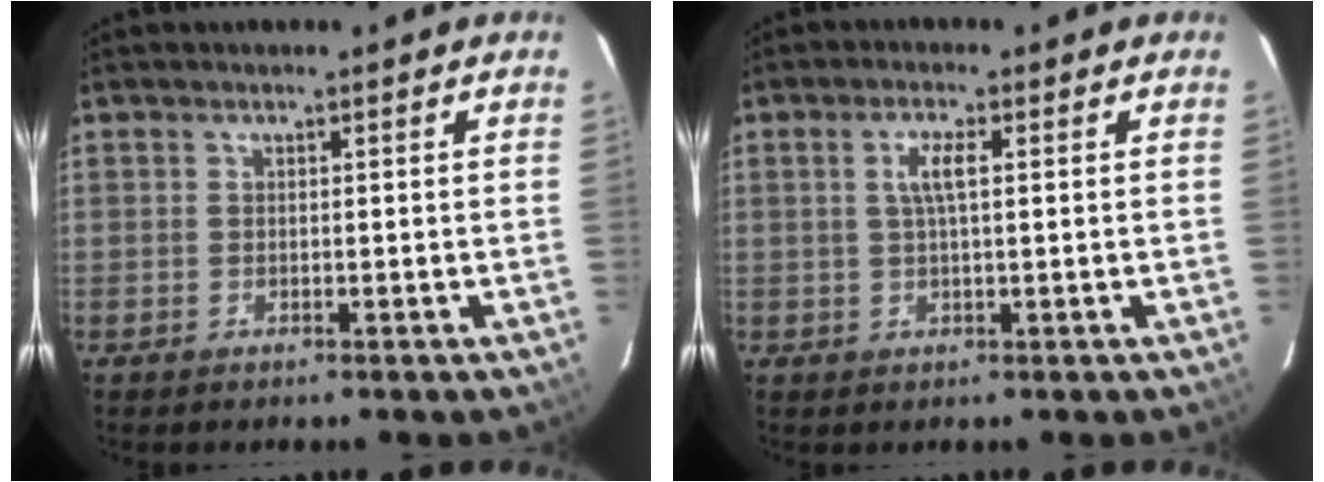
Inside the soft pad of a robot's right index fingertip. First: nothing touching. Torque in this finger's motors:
{"motor_torque": [0.10, 0.03, 0.15, 0.06]}